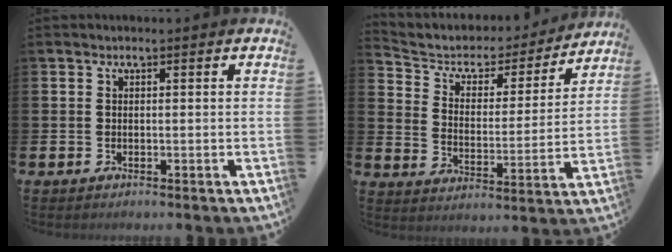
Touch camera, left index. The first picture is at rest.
{"total": 5.1, "force": [4.4, 2.4, 0.9], "torque": [-0.055, -0.033, 0.067]}